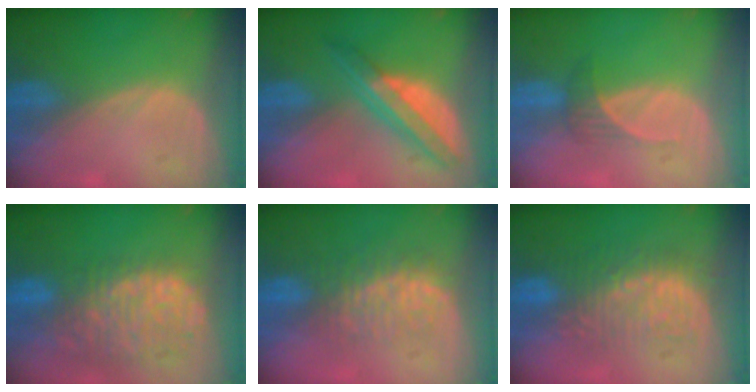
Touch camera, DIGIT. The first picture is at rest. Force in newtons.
{"total": 7.2, "press": 6.2, "slide": 3.6}
{"total": 2.5, "press": 2.3, "slide": 0.9}
{"total": 12.7, "press": 10.5, "slide": 7.1}
{"total": 7.8, "press": 7.5, "slide": 2.0}
{"total": 8.8, "press": 8.7, "slide": 1.3}